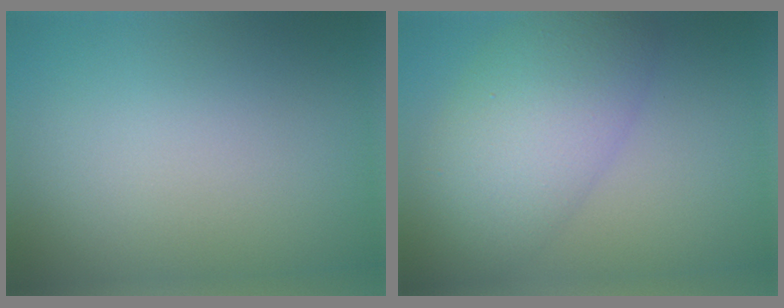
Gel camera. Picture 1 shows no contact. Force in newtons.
{"total": 7.6, "press": 7.6, "slide": 0.2}